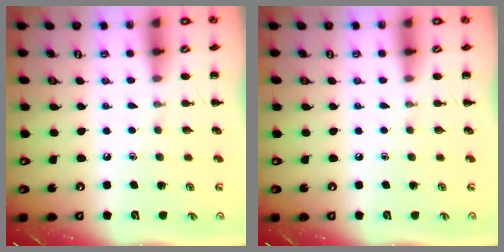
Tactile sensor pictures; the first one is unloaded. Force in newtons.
{"total": 0.0}